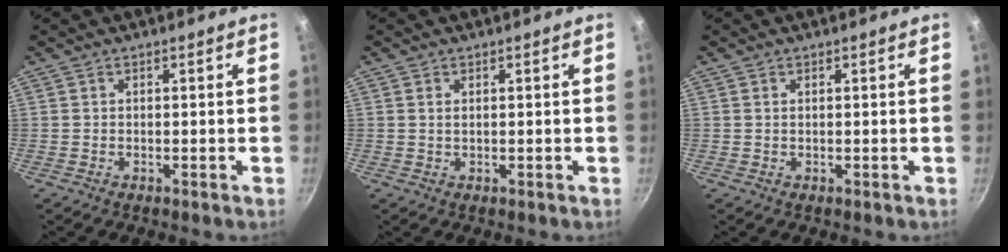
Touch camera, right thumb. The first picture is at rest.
{"total": 1.1, "force": [0.5, 0.6, 0.9], "torque": [-0.016, 0.001, 0.008]}
{"total": 0.7, "force": [0.3, 0.4, 0.5], "torque": [-0.009, 0.001, 0.006]}